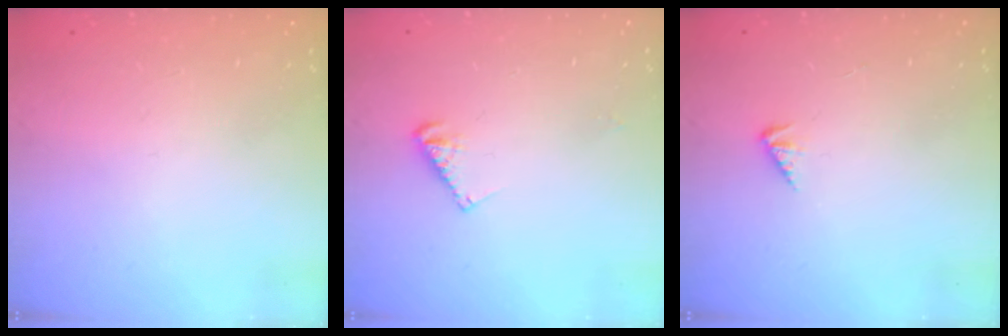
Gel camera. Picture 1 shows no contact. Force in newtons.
{"total": 5.2, "press": 5.2, "slide": 0.8}
{"total": 2.8, "press": 2.8, "slide": 0.6}